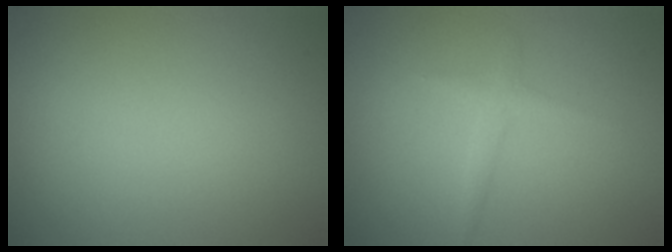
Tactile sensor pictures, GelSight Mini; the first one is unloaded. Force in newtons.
{"total": 1.3, "press": 1.3, "slide": 0.1}